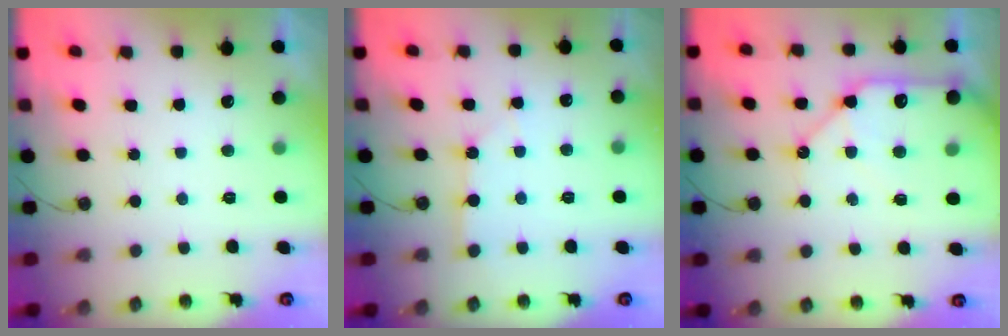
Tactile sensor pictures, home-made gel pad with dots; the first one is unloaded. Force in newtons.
{"total": 2.1, "press": 2.1, "slide": 0.3}
{"total": 12.7, "press": 12.6, "slide": 1.8}